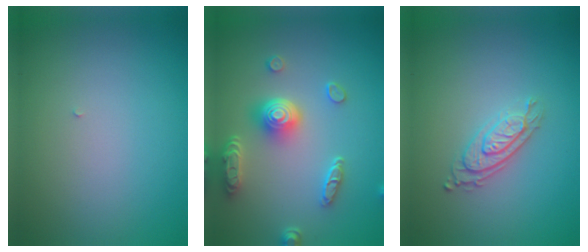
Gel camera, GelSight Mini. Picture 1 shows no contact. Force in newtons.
{"total": 5.0, "press": 4.0, "slide": 3.0}
{"total": 2.8, "press": 2.2, "slide": 1.7}